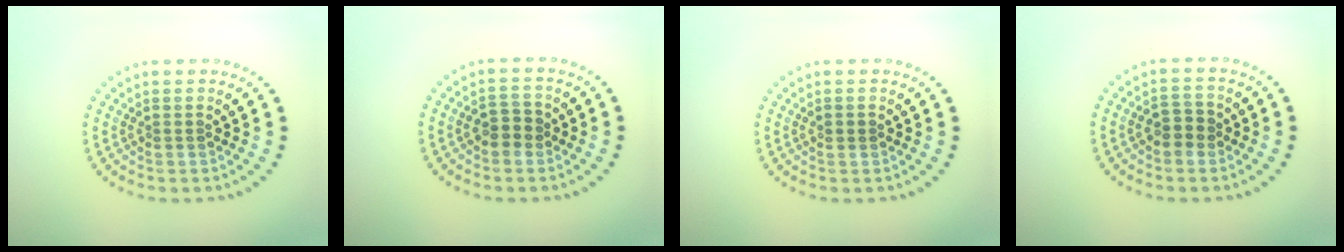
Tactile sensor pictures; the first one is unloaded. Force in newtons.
{"total": 1.8, "press": 1.7, "slide": 0.5}
{"total": 0.9, "press": 0.9, "slide": 0.1}
{"total": 1.8, "press": 1.7, "slide": 0.5}